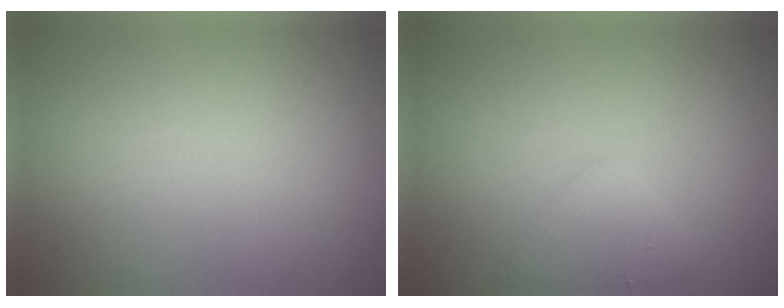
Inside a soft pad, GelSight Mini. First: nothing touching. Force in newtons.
{"total": 1.9, "press": 1.9, "slide": 0.0}